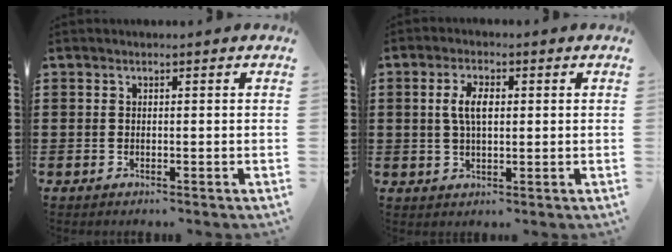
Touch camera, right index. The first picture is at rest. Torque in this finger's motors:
{"motor_torque": [0.23, -0.15, 0.15, 0.13]}